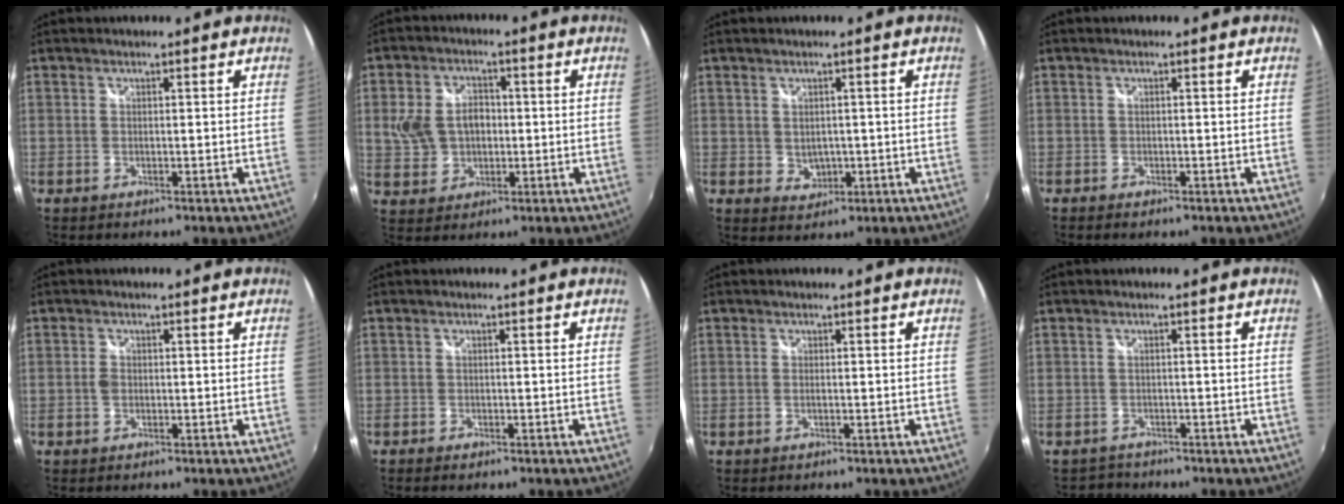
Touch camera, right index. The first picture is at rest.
{"total": 8.7, "force": [0.3, 7.0, 5.3], "torque": [-0.111, 0.017, 0.013]}
{"total": 3.3, "force": [-0.1, 2.9, 1.7], "torque": [-0.028, -0.002, 0.006]}
{"total": 1.0, "force": [-0.8, 0.5, 0.4], "torque": [-0.010, -0.006, -0.016]}
{"total": 0.8, "force": [-0.2, 0.6, 0.5], "torque": [-0.009, 0.001, -0.005]}
{"total": 1.3, "force": [-1.0, 0.6, 0.5], "torque": [-0.013, -0.007, -0.019]}
{"total": 0.7, "force": [-0.2, 0.1, 0.7], "torque": [-0.014, -0.001, -0.005]}
{"total": 2.0, "force": [-1.8, 1.0, -0.4], "torque": [0.000, 0.000, -0.030]}